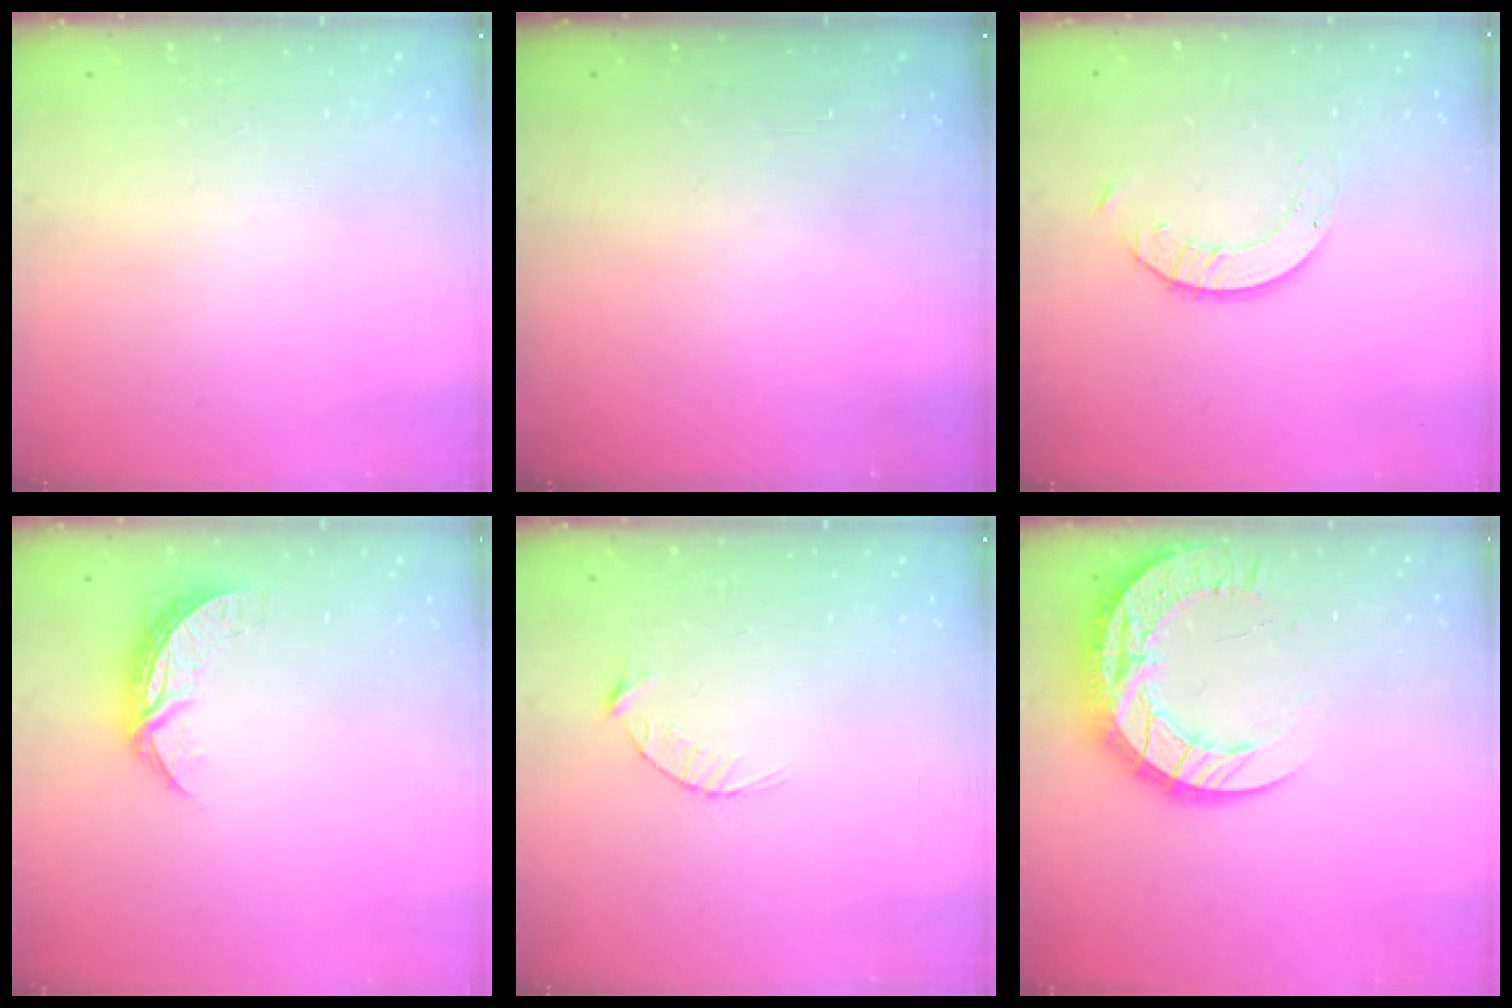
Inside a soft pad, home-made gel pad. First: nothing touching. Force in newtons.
{"total": 0.0}
{"total": 2.3, "press": 2.3, "slide": 0.2}
{"total": 6.8, "press": 6.8, "slide": 0.5}
{"total": 2.9, "press": 2.9, "slide": 0.4}
{"total": 15.4, "press": 15.4, "slide": 1.1}